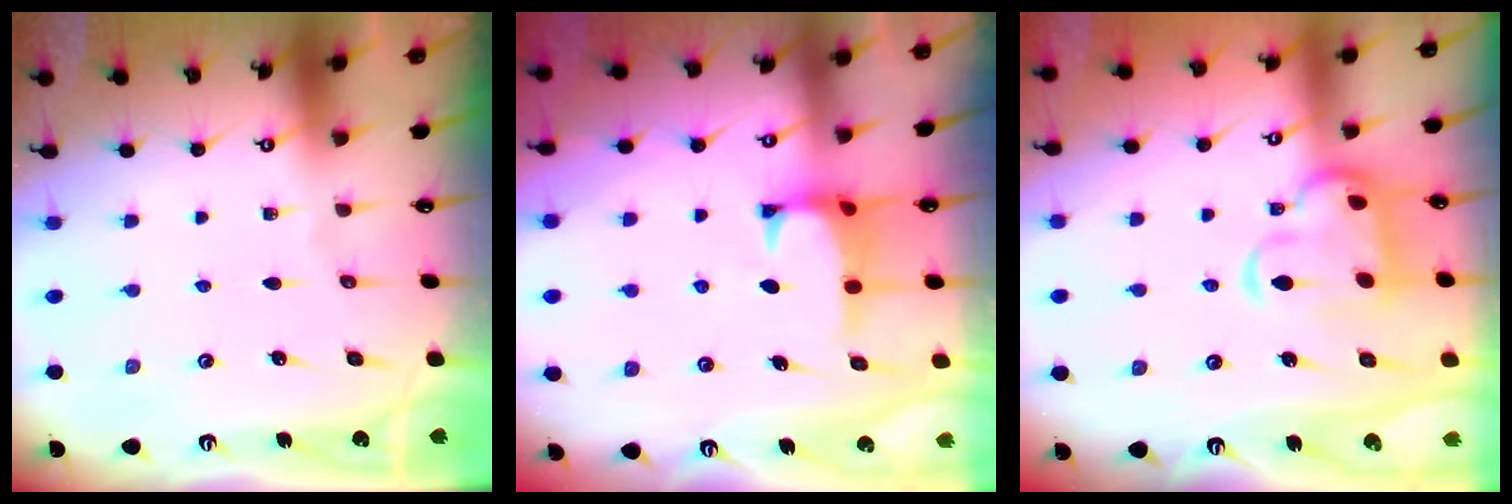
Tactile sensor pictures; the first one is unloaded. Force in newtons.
{"total": 0.9, "press": 0.4, "slide": 0.8}
{"total": 7.1, "press": 6.9, "slide": 1.7}